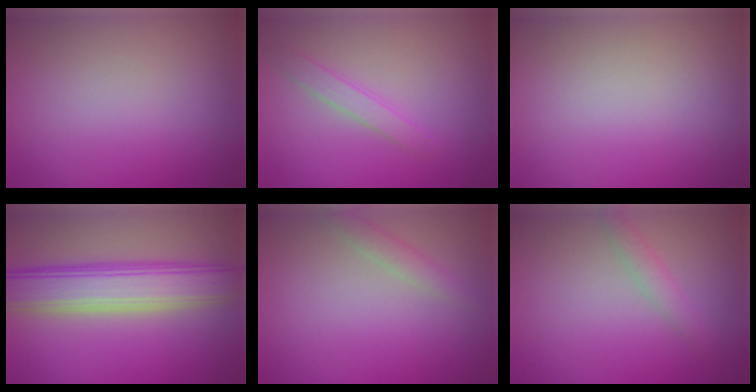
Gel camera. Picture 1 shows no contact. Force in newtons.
{"total": 1.6, "press": 1.6, "slide": 0.0}
{"total": 0.0}
{"total": 7.1, "press": 7.1, "slide": 0.3}
{"total": 1.5, "press": 1.5, "slide": 0.1}
{"total": 1.5, "press": 1.5, "slide": 0.0}